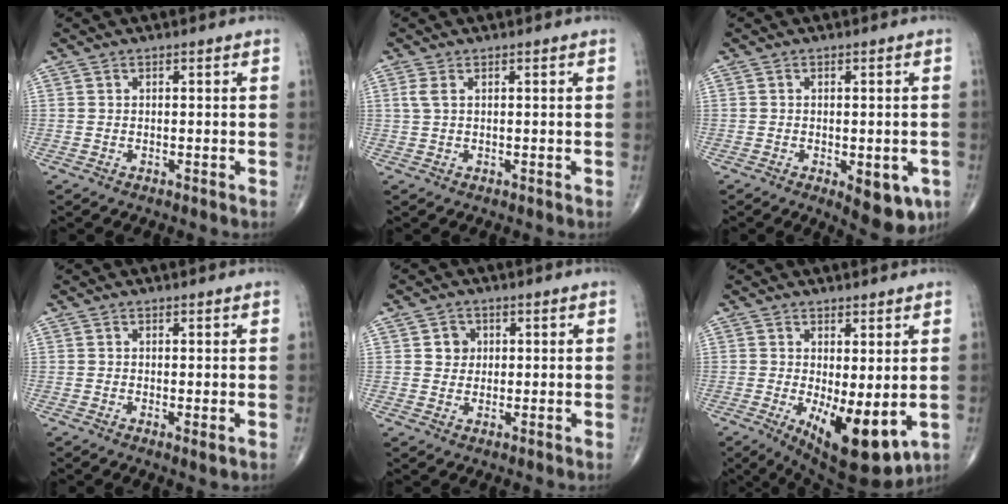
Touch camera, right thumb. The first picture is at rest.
{"total": 1.7, "force": [0.6, 0.7, 1.5], "torque": [-0.042, 0.008, 0.018]}
{"total": 8.1, "force": [-2.9, 3.6, 6.6], "torque": [-0.065, -0.004, -0.029]}
{"total": 1.3, "force": [-0.3, 0.3, 1.3], "torque": [-0.028, -0.007, -0.007]}
{"total": 3.3, "force": [0.8, 3.0, 1.2], "torque": [0.001, 0.001, 0.009]}
{"total": 12.0, "force": [-2.4, 4.6, 10.9], "torque": [-0.158, -0.026, -0.019]}